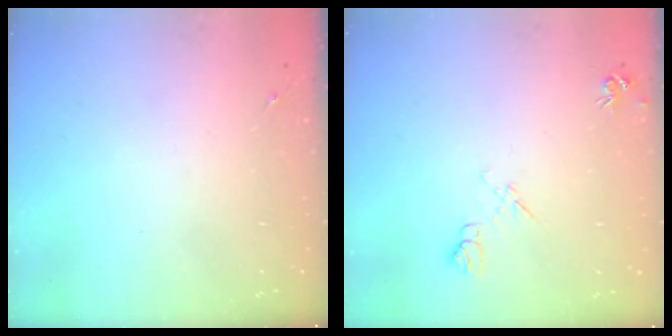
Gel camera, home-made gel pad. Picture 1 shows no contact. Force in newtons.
{"total": 7.8, "press": 7.8, "slide": 0.9}